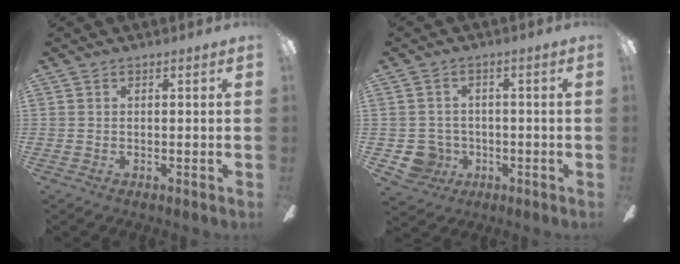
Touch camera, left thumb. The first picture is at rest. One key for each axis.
{"total": 5.6, "fx": -0.9, "fy": 5.4, "fz": 0.9, "tx": -0.041, "ty": 0.002, "tz": -0.015}